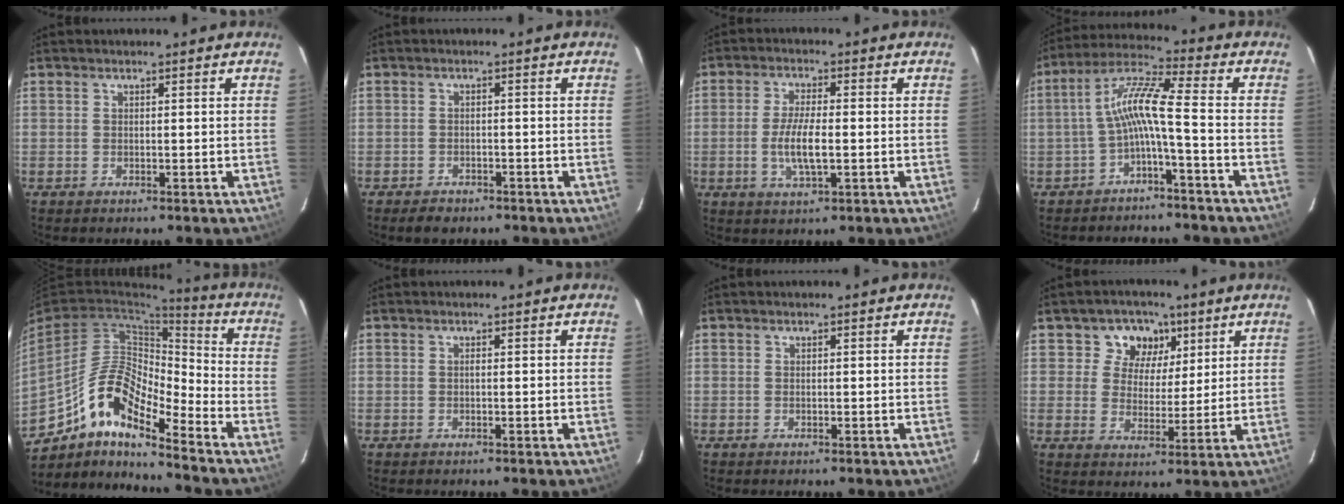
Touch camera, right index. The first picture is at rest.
{"total": 3.4, "force": [-2.6, 2.0, 1.0], "torque": [-0.027, 0.002, -0.038]}
{"total": 6.6, "force": [-1.2, 1.7, 6.3], "torque": [-0.126, -0.005, -0.023]}
{"total": 8.0, "force": [-2.6, 0.0, 7.6], "torque": [-0.172, 0.020, -0.051]}
{"total": 14.2, "force": [-9.7, 3.8, 9.7], "torque": [-0.170, 0.003, -0.188]}
{"total": 0.0}
{"total": 0.0}
{"total": 7.5, "force": [3.6, 6.3, 2.0], "torque": [-0.030, 0.001, 0.054]}